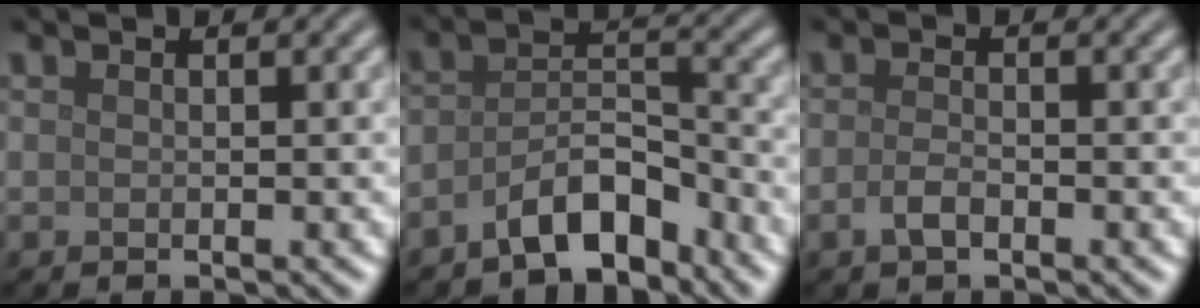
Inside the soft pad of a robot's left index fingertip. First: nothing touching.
{"total": 5.6, "force": [-3.8, 2.5, 3.2], "torque": [-0.048, 0.009, -0.075]}
{"total": 1.6, "force": [-0.8, 0.7, 1.2], "torque": [-0.027, 0.000, -0.019]}